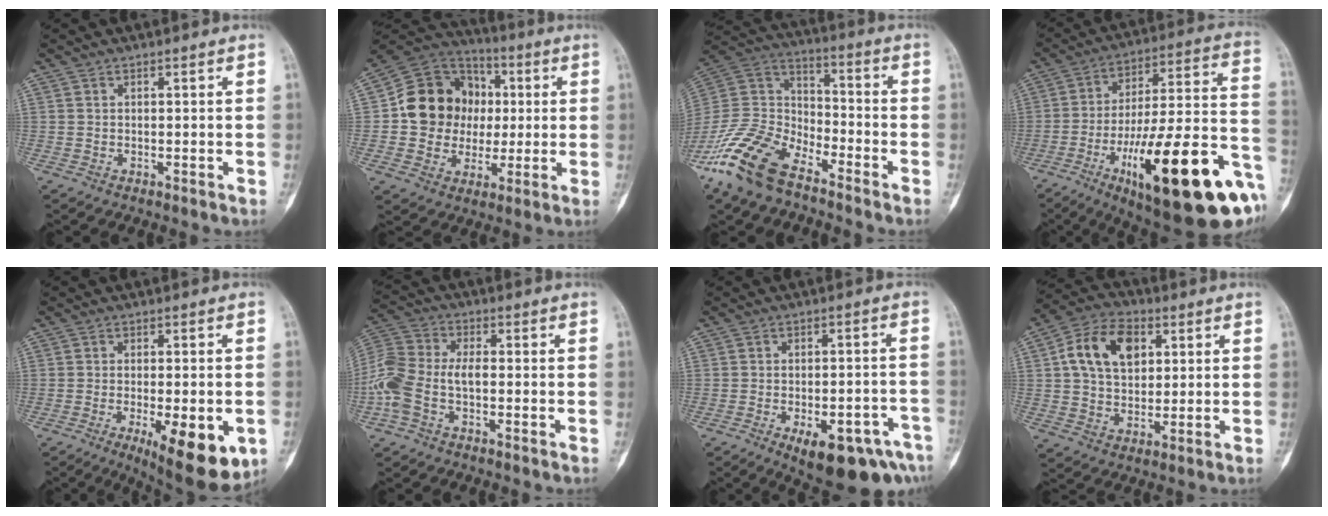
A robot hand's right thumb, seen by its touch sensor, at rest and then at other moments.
{"total": 16.4, "force": [0.8, 14.4, 7.8], "torque": [-0.091, 0.027, 0.015]}
{"total": 17.6, "force": [-12.0, 8.4, 9.8], "torque": [-0.195, 0.061, -0.235]}
{"total": 31.8, "force": [-12.5, 8.2, 28.1], "torque": [-0.377, 0.038, -0.182]}
{"total": 15.3, "force": [-5.6, 5.3, 13.2], "torque": [-0.157, -0.007, -0.065]}
{"total": 10.7, "force": [-2.6, 6.1, 8.5], "torque": [-0.192, 0.029, -0.058]}
{"total": 14.8, "force": [-8.2, 5.4, 11.1], "torque": [-0.115, 0.037, -0.102]}
{"total": 13.0, "force": [3.4, 8.9, 8.8], "torque": [-0.133, 0.006, 0.053]}